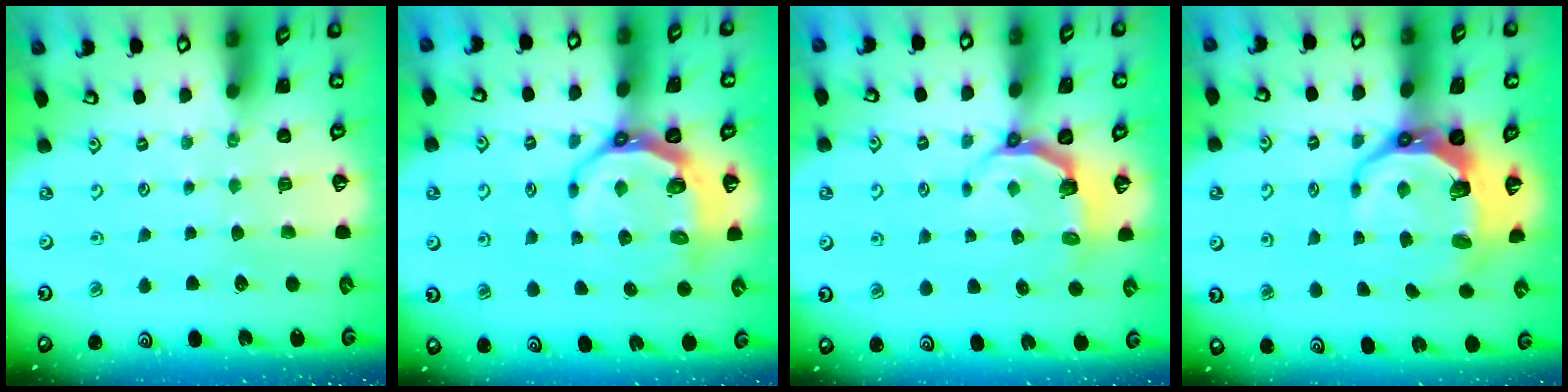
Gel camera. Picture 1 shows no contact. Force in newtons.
{"total": 8.9, "press": 7.9, "slide": 4.1}
{"total": 4.8, "press": 3.3, "slide": 3.4}
{"total": 12.1, "press": 10.8, "slide": 5.4}